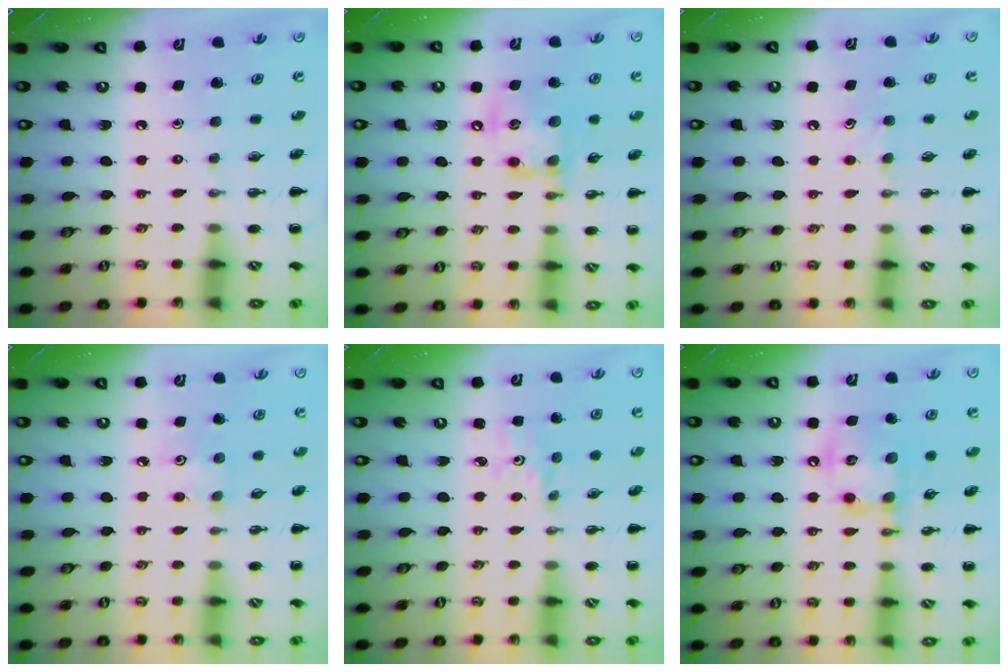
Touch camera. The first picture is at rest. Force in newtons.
{"total": 14.1, "press": 13.8, "slide": 2.6}
{"total": 4.9, "press": 4.7, "slide": 1.4}
{"total": 3.9, "press": 3.8, "slide": 0.9}
{"total": 3.0, "press": 2.9, "slide": 0.9}
{"total": 13.5, "press": 13.3, "slide": 2.1}